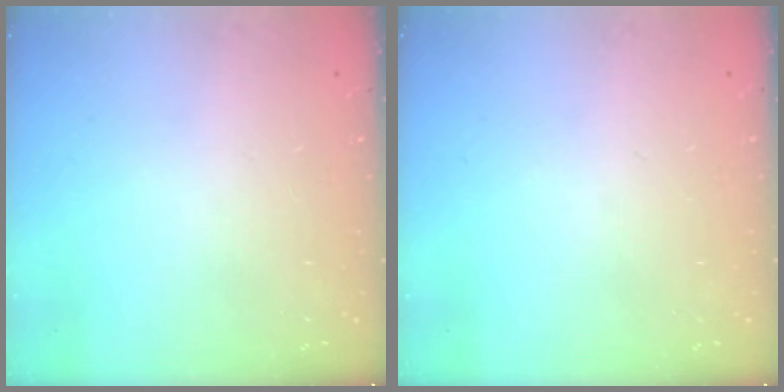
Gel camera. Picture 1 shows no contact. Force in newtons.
{"total": 0.0}